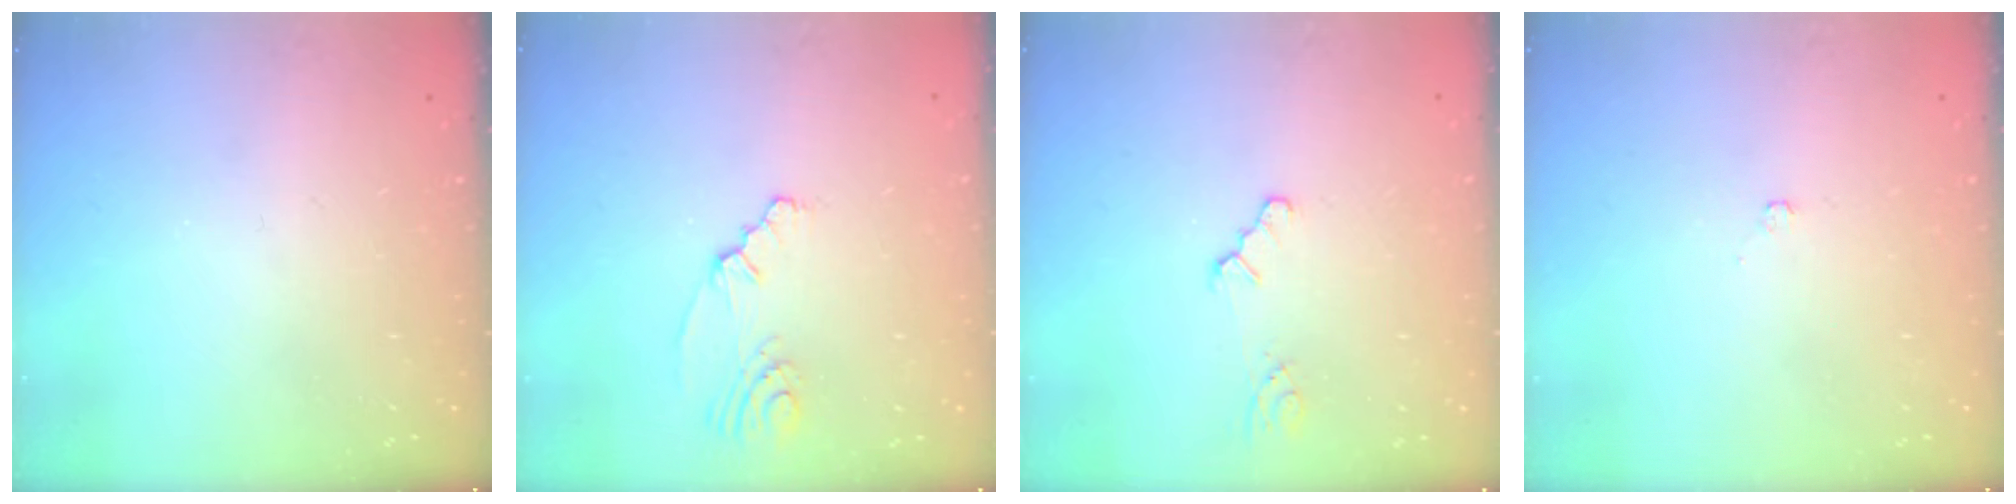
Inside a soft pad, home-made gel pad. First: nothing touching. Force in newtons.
{"total": 2.4, "press": 2.1, "slide": 1.2}
{"total": 1.0, "press": 1.0, "slide": 0.2}
{"total": 1.8, "press": 1.8, "slide": 0.3}